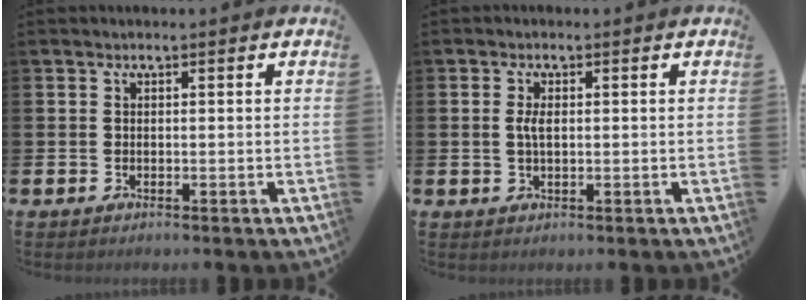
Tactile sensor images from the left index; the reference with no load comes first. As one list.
[{"total": 2.2, "force": [0.3, 0.9, 2.0], "torque": [-0.036, 0.003, 0.002]}]